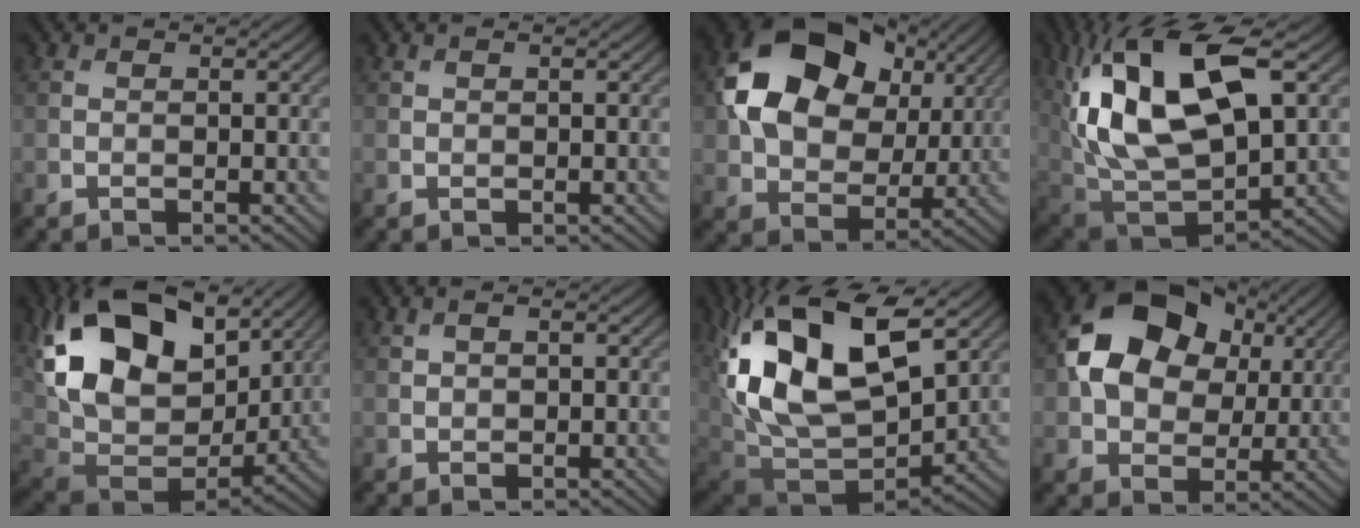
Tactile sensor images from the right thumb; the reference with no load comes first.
{"total": 0.6, "force": [0.3, 0.2, 0.4], "torque": [-0.010, 0.001, 0.006]}
{"total": 16.1, "force": [5.0, 11.6, 10.1], "torque": [-0.210, 0.016, 0.091]}
{"total": 19.0, "force": [5.5, 9.3, 15.6], "torque": [-0.323, 0.015, 0.096]}
{"total": 19.8, "force": [7.0, 12.7, 13.4], "torque": [-0.288, 0.004, 0.150]}
{"total": 1.6, "force": [0.6, 0.8, 1.2], "torque": [-0.027, 0.002, 0.014]}
{"total": 18.4, "force": [6.0, 10.2, 14.1], "torque": [-0.301, 0.008, 0.115]}
{"total": 14.1, "force": [3.9, 10.4, 8.8], "torque": [-0.174, 0.012, 0.066]}